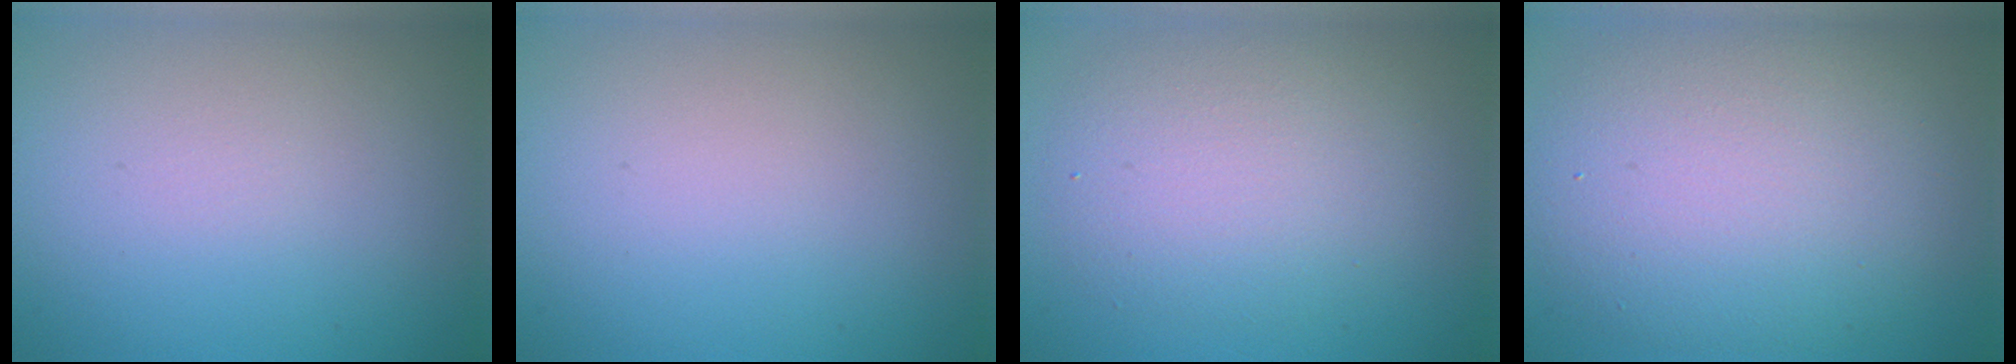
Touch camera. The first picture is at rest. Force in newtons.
{"total": 0.0}
{"total": 4.8, "press": 4.8, "slide": 0.2}
{"total": 8.9, "press": 8.9, "slide": 0.3}